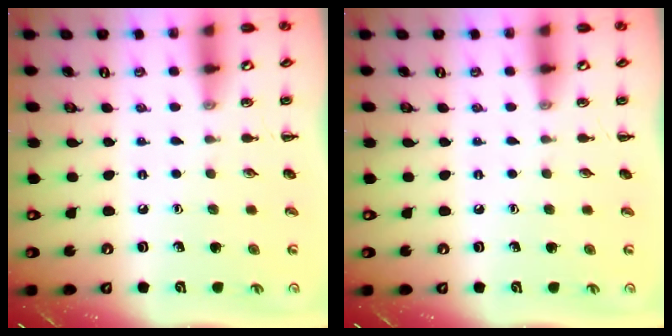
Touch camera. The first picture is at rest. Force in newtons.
{"total": 0.0}